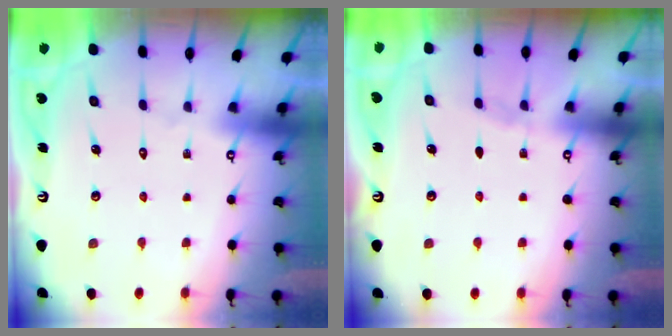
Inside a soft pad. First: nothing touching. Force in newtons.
{"total": 1.5, "press": 1.4, "slide": 0.3}